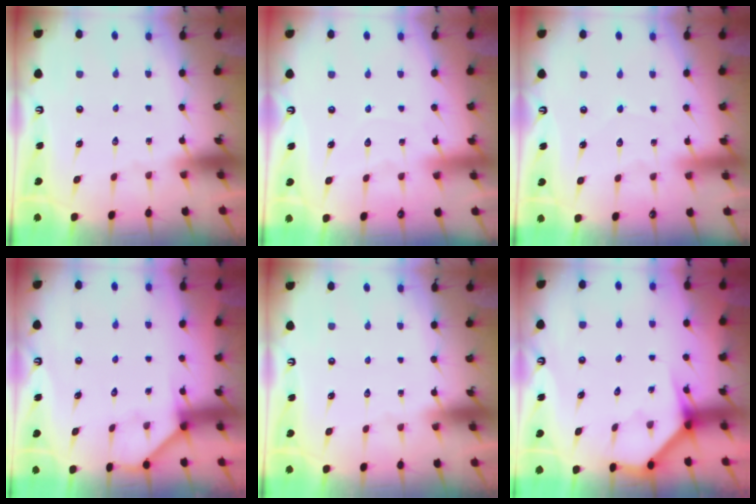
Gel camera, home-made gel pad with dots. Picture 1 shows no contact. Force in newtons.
{"total": 4.6, "press": 4.6, "slide": 0.4}
{"total": 4.0, "press": 4.0, "slide": 0.5}
{"total": 2.9, "press": 2.9, "slide": 0.5}
{"total": 0.0}
{"total": 3.7, "press": 3.7, "slide": 0.2}